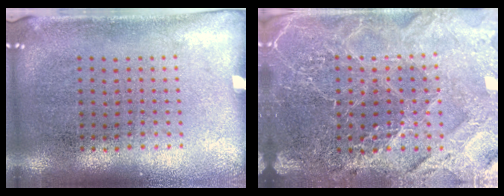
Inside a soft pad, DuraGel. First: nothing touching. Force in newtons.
{"total": 4.7, "press": 4.3, "slide": 1.9}